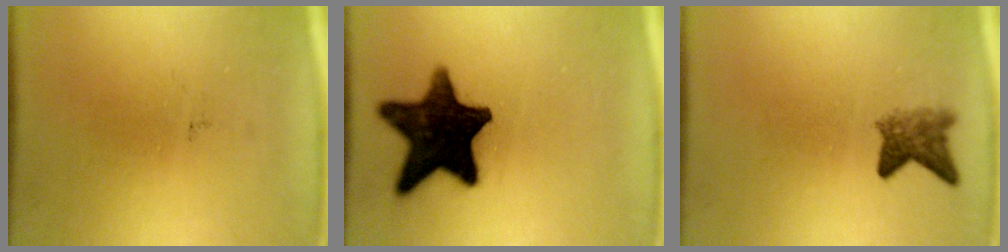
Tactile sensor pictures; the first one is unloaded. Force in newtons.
{"total": 15.3}
{"total": 3.2}